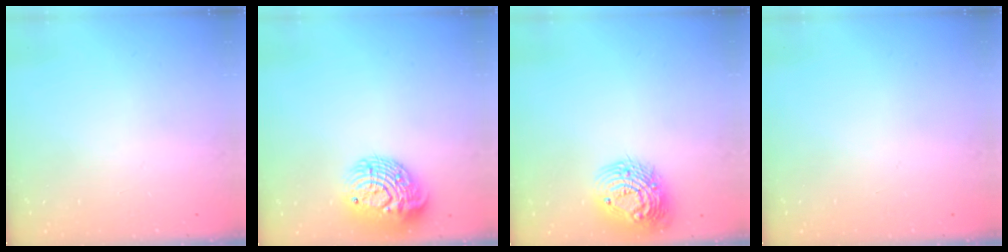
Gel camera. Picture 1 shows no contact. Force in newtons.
{"total": 15.1, "press": 15.1, "slide": 1.0}
{"total": 15.6, "press": 15.6, "slide": 1.2}
{"total": 0.0}